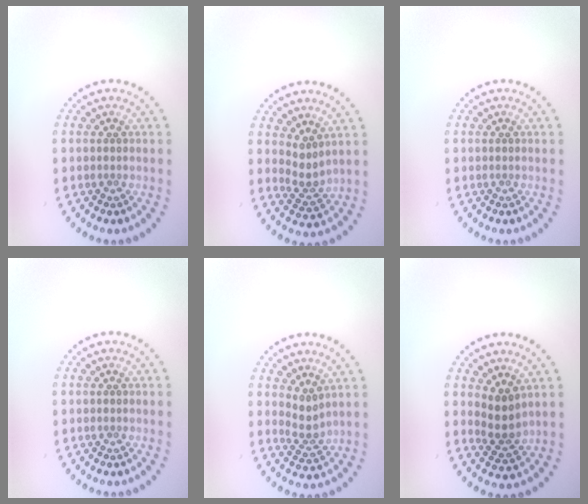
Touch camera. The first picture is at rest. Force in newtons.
{"total": 2.1, "press": 1.5, "slide": 1.5}
{"total": 0.0}
{"total": 0.0}
{"total": 2.2, "press": 1.5, "slide": 1.6}
{"total": 2.5, "press": 1.9, "slide": 1.5}